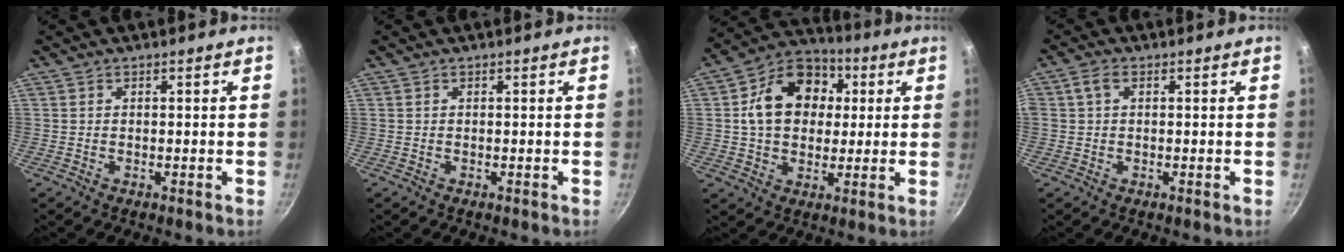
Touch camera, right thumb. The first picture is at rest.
{"total": 0.0}
{"total": 16.0, "force": [2.9, 12.4, 9.7], "torque": [-0.132, 0.023, 0.034]}
{"total": 2.5, "force": [0.6, 1.6, 1.9], "torque": [-0.037, 0.009, 0.011]}